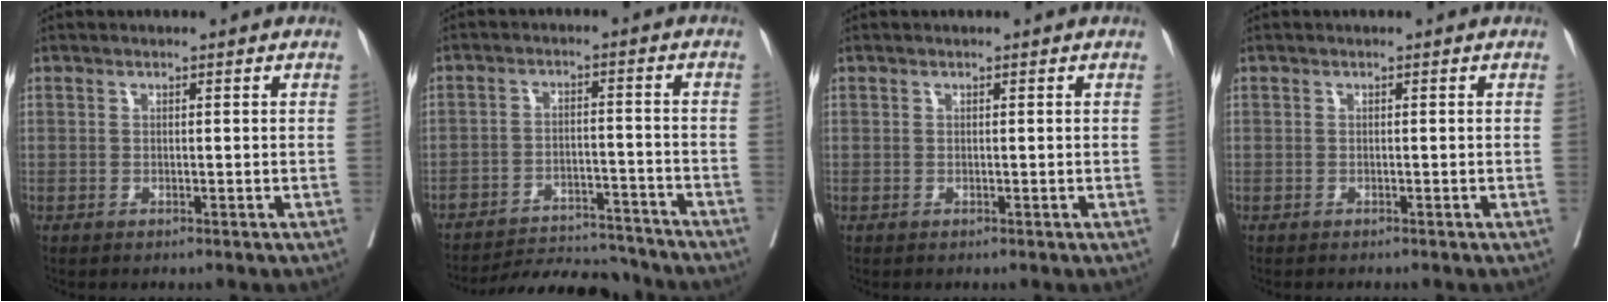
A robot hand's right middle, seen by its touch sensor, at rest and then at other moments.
{"total": 13.6, "force": [-13.2, 1.9, 2.6], "torque": [-0.037, 0.005, -0.189]}
{"total": 0.0}
{"total": 1.4, "force": [-1.3, 0.2, 0.5], "torque": [-0.009, -0.003, -0.016]}